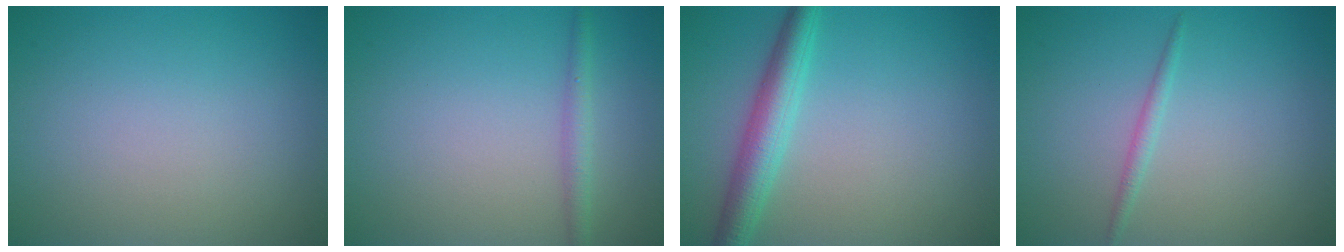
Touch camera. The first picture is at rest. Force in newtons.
{"total": 1.6, "press": 1.6, "slide": 0.1}
{"total": 3.8, "press": 3.8, "slide": 0.2}
{"total": 1.0, "press": 1.0, "slide": 0.0}